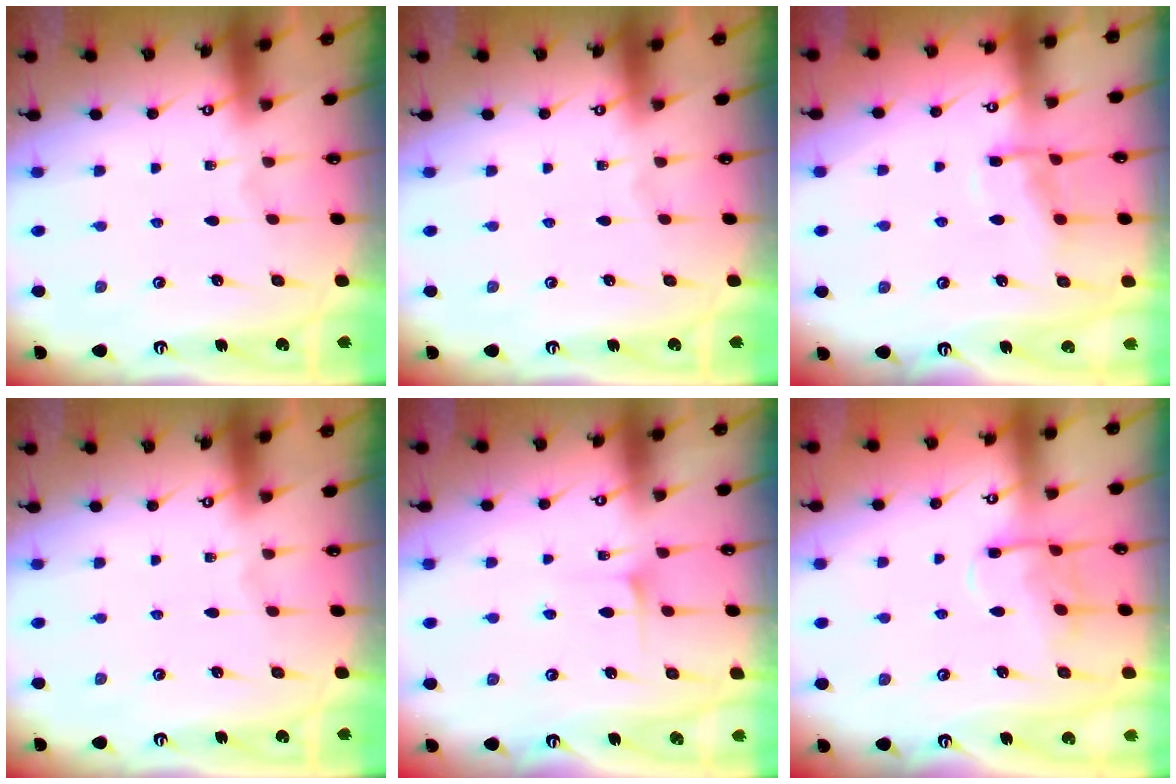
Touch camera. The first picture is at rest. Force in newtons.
{"total": 0.0}
{"total": 9.9, "press": 9.9, "slide": 1.0}
{"total": 0.0}
{"total": 5.5, "press": 5.5, "slide": 0.7}
{"total": 8.9, "press": 8.9, "slide": 0.9}